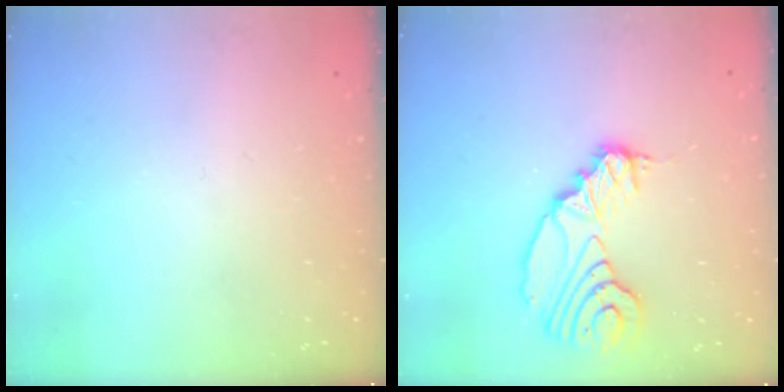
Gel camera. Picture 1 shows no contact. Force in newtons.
{"total": 13.7, "press": 12.8, "slide": 4.9}